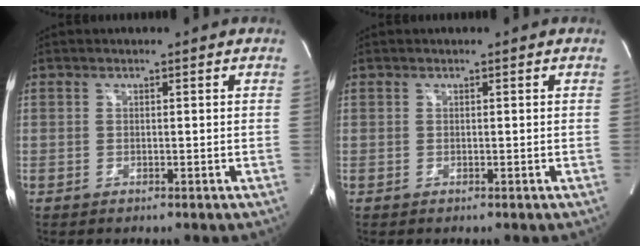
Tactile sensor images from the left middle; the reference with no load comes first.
{"total": 0.0}